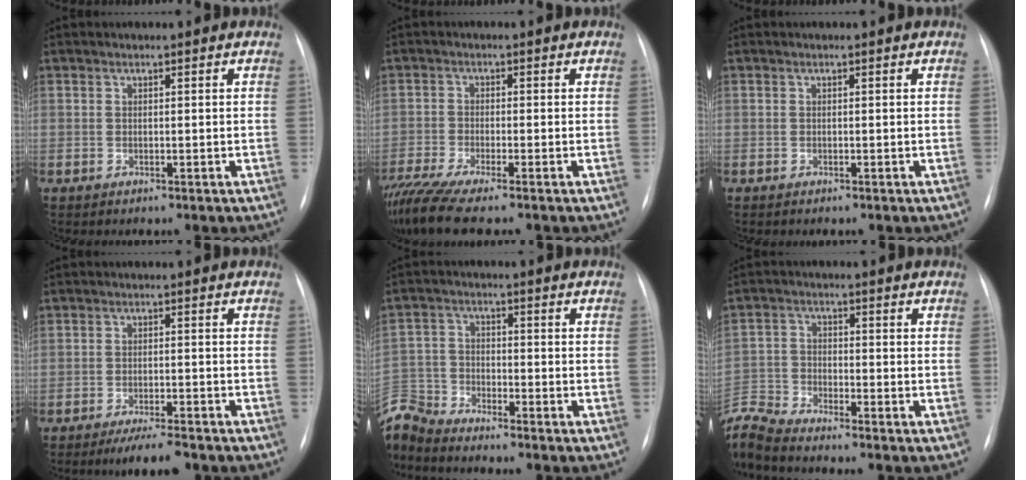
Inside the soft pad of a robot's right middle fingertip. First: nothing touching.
{"total": 8.6, "force": [-7.2, 0.0, 4.8], "torque": [-0.090, -0.023, -0.125]}
{"total": 0.0}
{"total": 5.6, "force": [-4.5, 0.8, 3.3], "torque": [-0.048, -0.010, -0.070]}
{"total": 7.7, "force": [-7.7, 0.5, 0.3], "torque": [-0.018, 0.002, -0.156]}
{"total": 8.0, "force": [-7.9, -1.0, 1.2], "torque": [-0.044, 0.004, -0.158]}